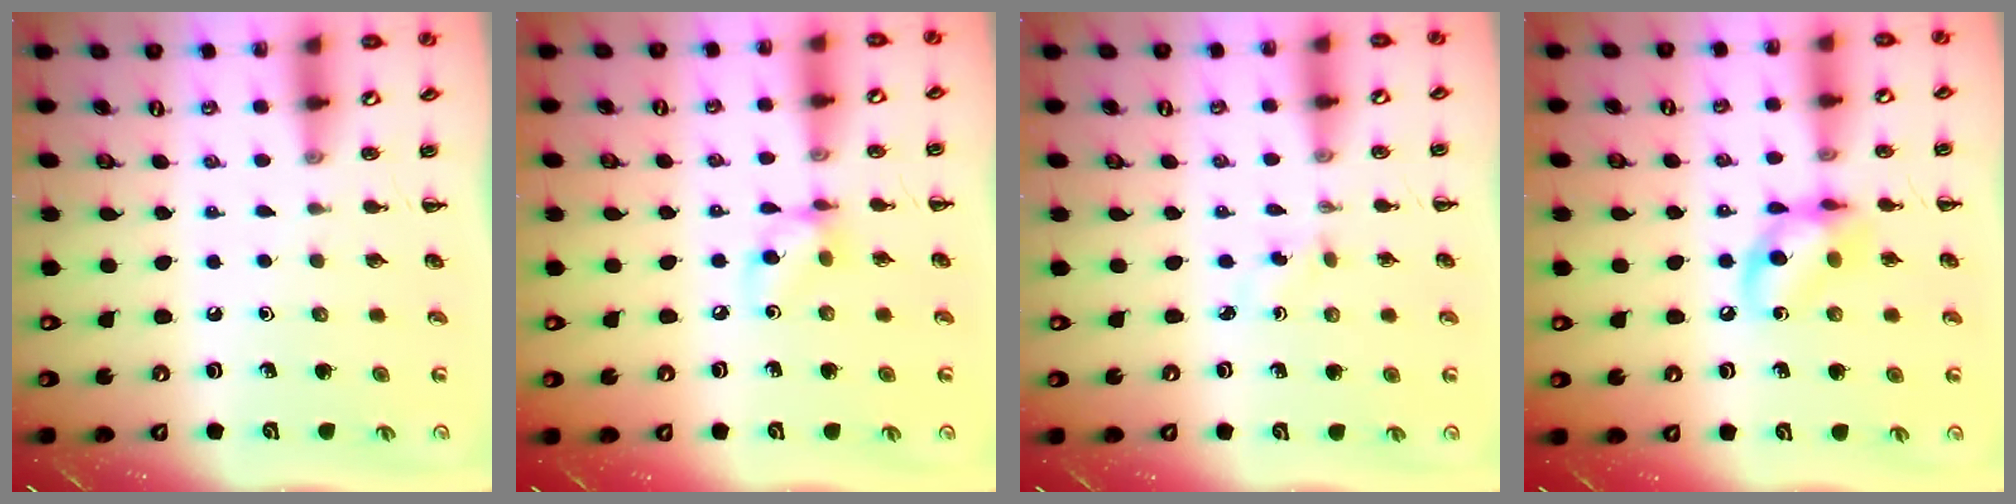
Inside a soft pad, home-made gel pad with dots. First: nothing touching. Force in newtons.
{"total": 7.4, "press": 7.4, "slide": 0.4}
{"total": 1.7, "press": 1.5, "slide": 0.8}
{"total": 11.2, "press": 11.1, "slide": 1.7}